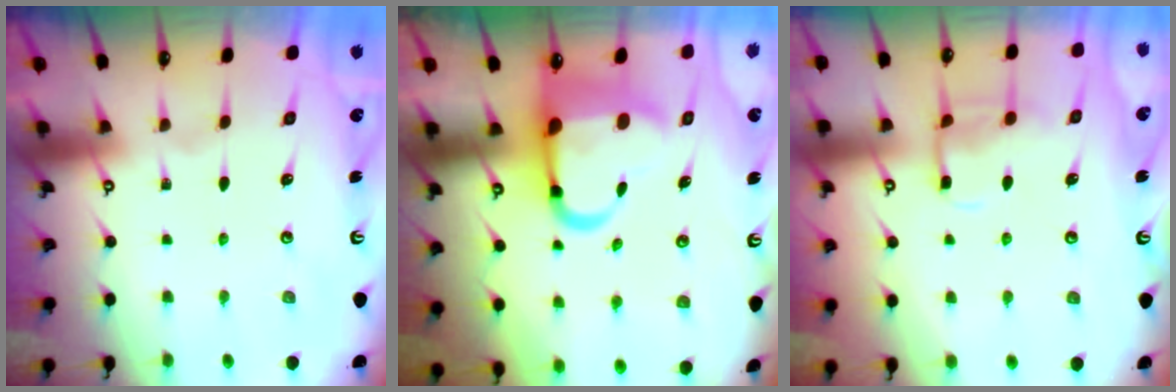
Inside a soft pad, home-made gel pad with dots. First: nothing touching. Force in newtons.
{"total": 10.3, "press": 9.9, "slide": 3.0}
{"total": 10.8, "press": 10.7, "slide": 1.1}